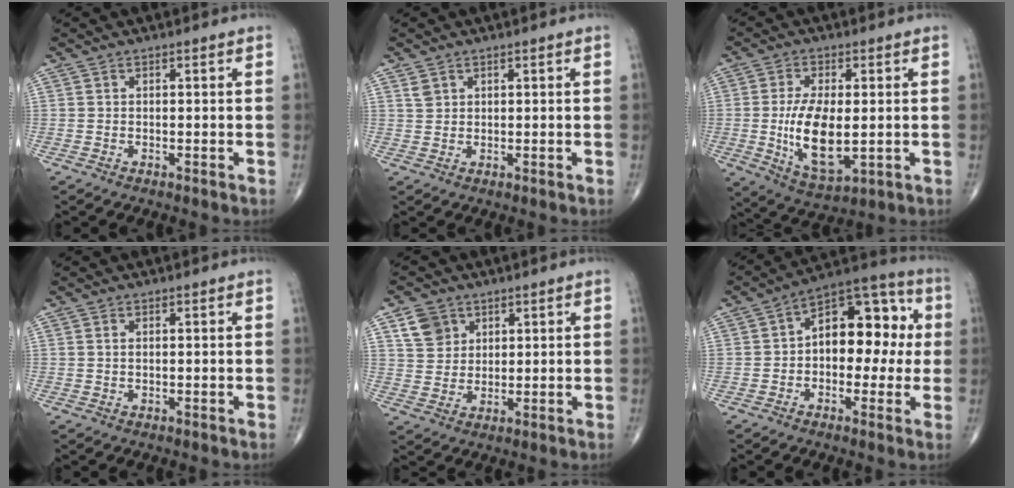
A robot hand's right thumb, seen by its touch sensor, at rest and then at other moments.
{"total": 1.8, "force": [1.1, 1.3, 0.6], "torque": [-0.005, -0.002, 0.021]}
{"total": 12.3, "force": [-0.9, 5.5, 10.9], "torque": [-0.199, -0.018, -0.005]}
{"total": 0.6, "force": [0.2, 0.2, 0.5], "torque": [-0.013, 0.004, 0.006]}
{"total": 6.0, "force": [3.1, 4.7, 2.0], "torque": [-0.019, -0.012, 0.062]}
{"total": 14.9, "force": [0.9, 9.1, 11.7], "torque": [-0.122, 0.044, -0.001]}